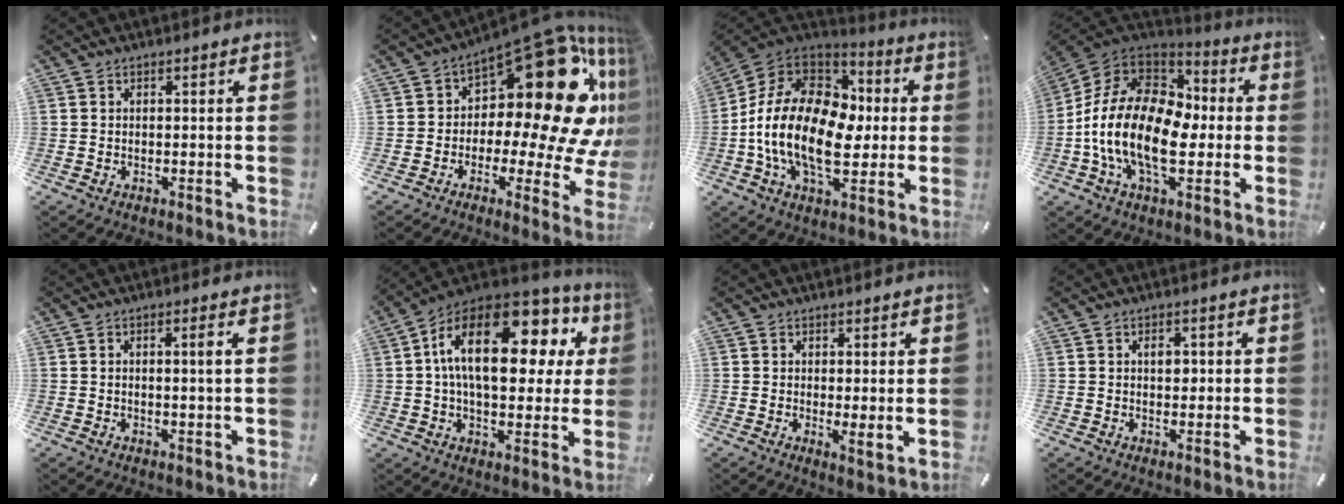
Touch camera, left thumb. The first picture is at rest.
{"total": 26.6, "force": [7.0, 13.4, 21.9], "torque": [-0.279, -0.086, 0.122]}
{"total": 20.3, "force": [-2.9, 13.3, 15.1], "torque": [-0.307, 0.014, -0.047]}
{"total": 19.9, "force": [-4.5, 12.4, 14.9], "torque": [-0.308, 0.019, -0.078]}
{"total": 1.9, "force": [0.4, 0.1, 1.9], "torque": [-0.036, -0.002, 0.004]}
{"total": 22.6, "force": [7.2, 12.0, 17.7], "torque": [-0.309, -0.028, 0.116]}
{"total": 2.3, "force": [1.2, 1.0, 1.7], "torque": [-0.018, -0.013, 0.020]}
{"total": 2.5, "force": [0.4, 1.7, 1.8], "torque": [-0.021, 0.000, 0.002]}